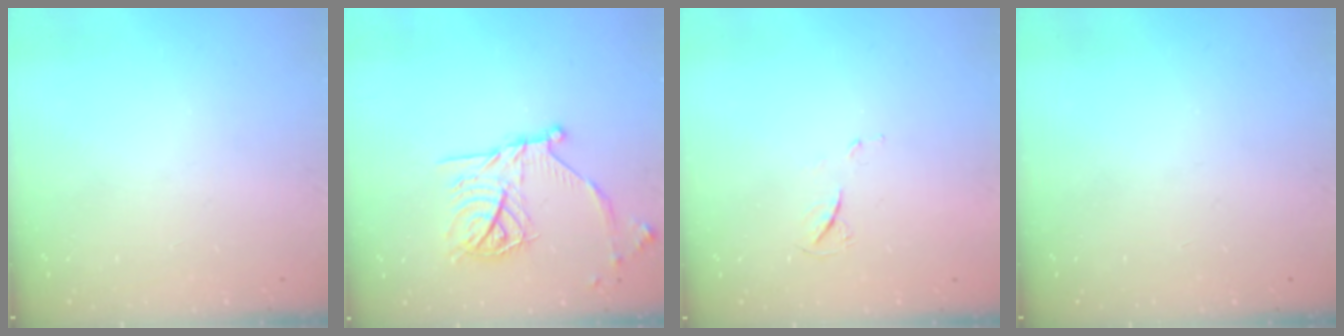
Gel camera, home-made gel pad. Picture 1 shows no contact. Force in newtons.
{"total": 18.2, "press": 18.2, "slide": 1.2}
{"total": 4.5, "press": 4.5, "slide": 0.6}
{"total": 0.0}